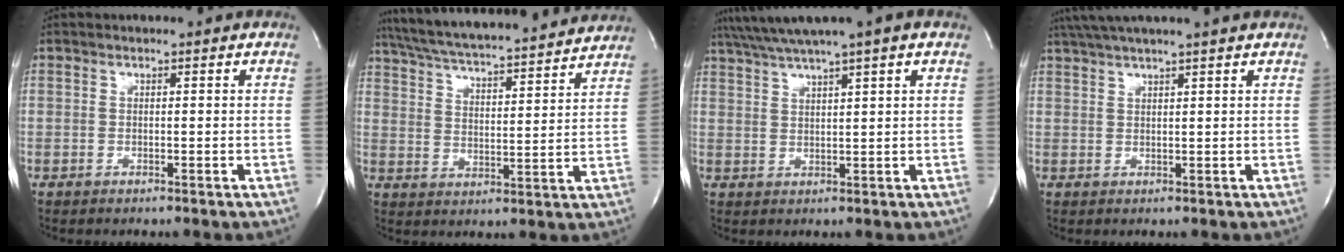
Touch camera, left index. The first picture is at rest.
{"total": 21.7, "force": [19.7, 1.6, 9.0], "torque": [-0.160, 0.009, 0.284]}
{"total": 8.6, "force": [6.5, -0.9, 5.5], "torque": [-0.100, 0.031, 0.101]}
{"total": 7.0, "force": [5.7, -1.6, 3.7], "torque": [-0.059, 0.023, 0.085]}